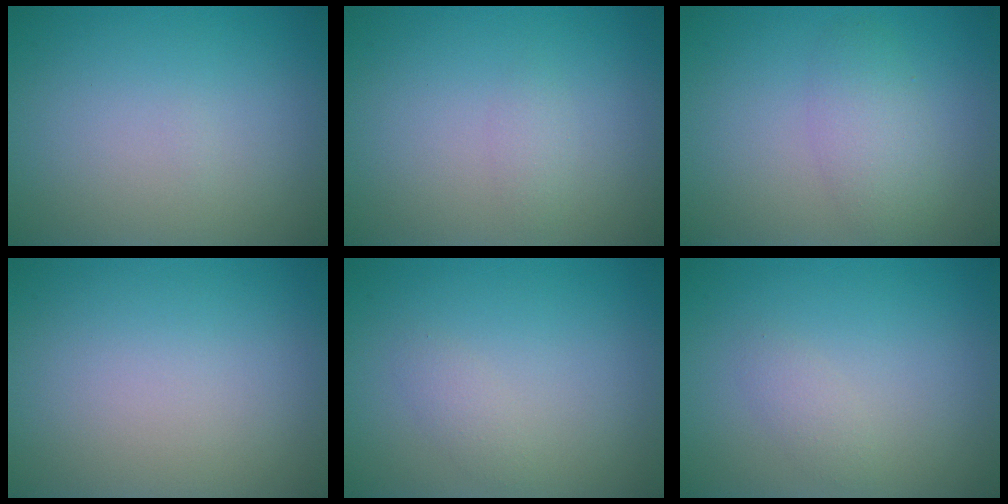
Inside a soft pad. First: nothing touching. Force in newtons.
{"total": 0.9, "press": 0.9, "slide": 0.0}
{"total": 2.8, "press": 2.8, "slide": 0.1}
{"total": 0.0}
{"total": 1.0, "press": 1.0, "slide": 0.0}
{"total": 1.1, "press": 1.1, "slide": 0.0}